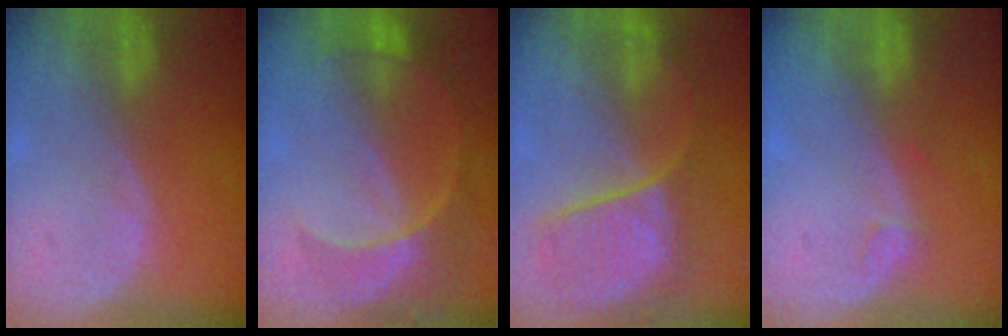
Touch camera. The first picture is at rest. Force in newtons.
{"total": 7.5, "press": 6.6, "slide": 3.6}
{"total": 8.3, "press": 8.1, "slide": 1.8}
{"total": 1.3, "press": 1.1, "slide": 0.5}